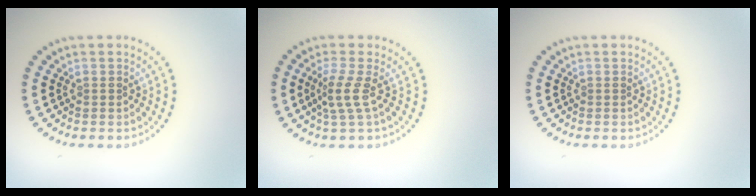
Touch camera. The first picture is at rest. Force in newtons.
{"total": 2.4, "press": 1.6, "slide": 1.8}
{"total": 0.0}